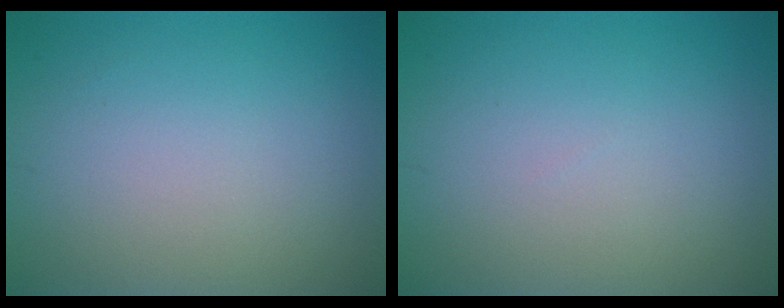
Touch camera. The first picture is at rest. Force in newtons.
{"total": 0.0}